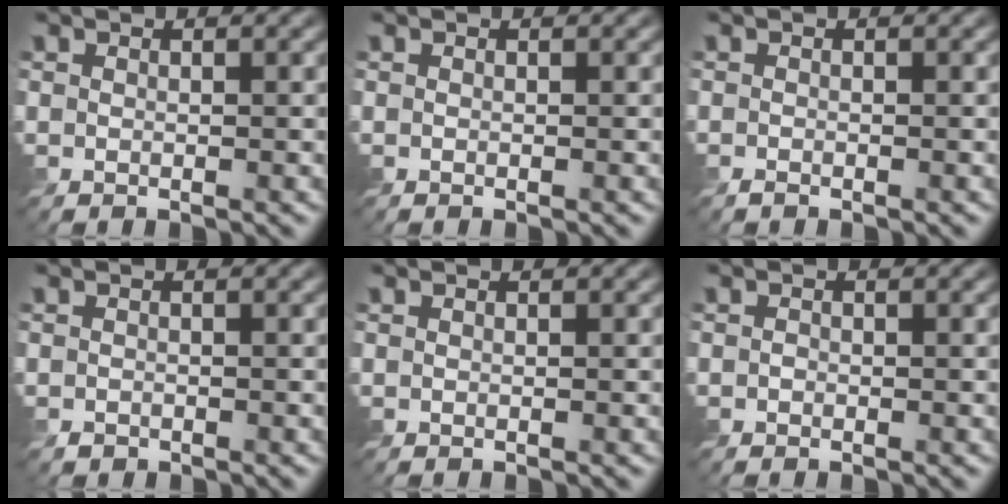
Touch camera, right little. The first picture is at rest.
{"total": 0.0}
{"total": 0.6, "force": [-0.5, 0.2, 0.1], "torque": [0.001, 0.001, -0.012]}
{"total": 0.6, "force": [-0.4, 0.5, 0.1], "torque": [0.003, -0.001, -0.007]}
{"total": 0.0}
{"total": 0.6, "force": [-0.3, 0.5, 0.1], "torque": [0.001, -0.002, -0.008]}